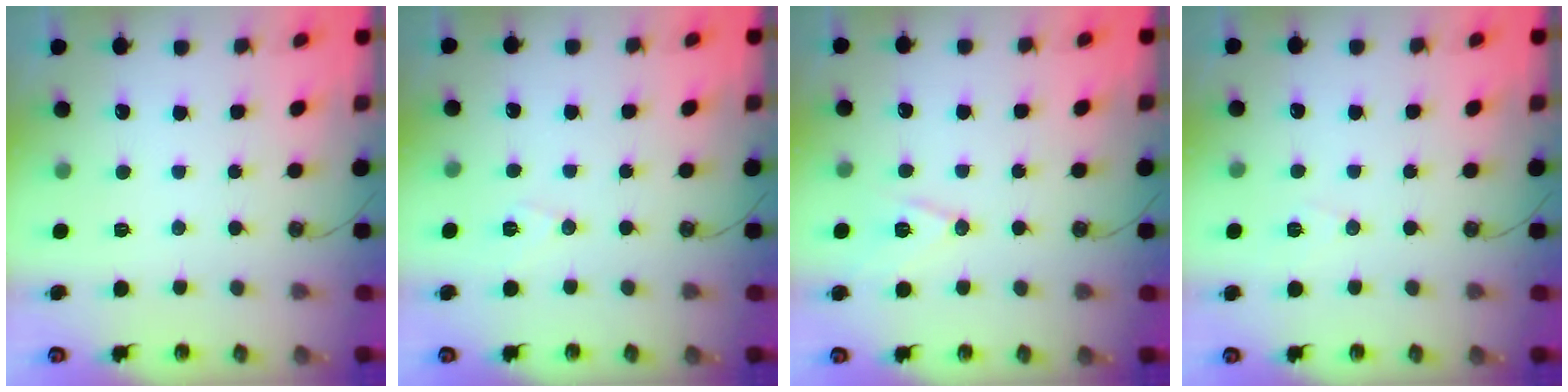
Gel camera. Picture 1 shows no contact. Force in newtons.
{"total": 7.1, "press": 5.5, "slide": 4.5}
{"total": 9.6, "press": 9.0, "slide": 3.5}
{"total": 6.1, "press": 4.1, "slide": 4.5}